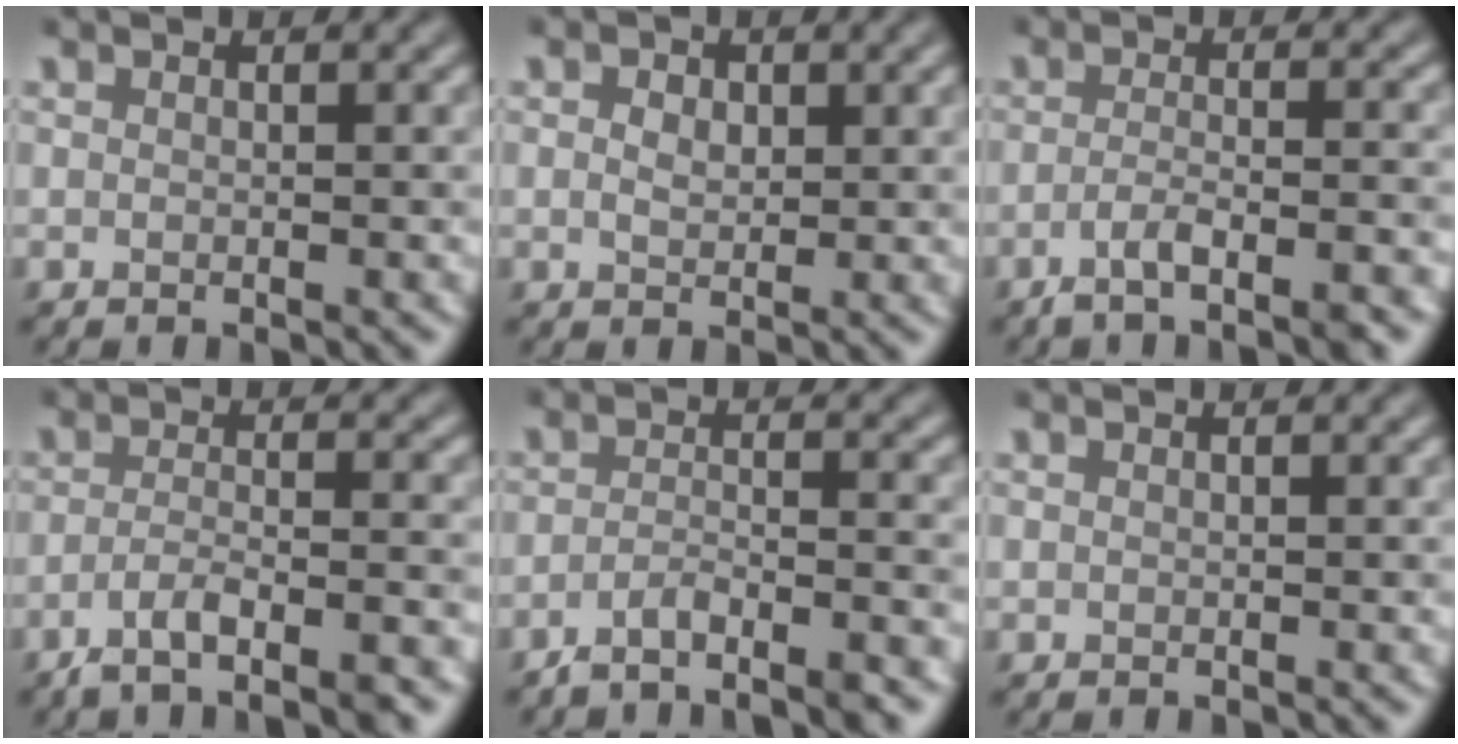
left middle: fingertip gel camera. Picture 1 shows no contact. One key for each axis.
{"total": 1.8, "fx": 0.5, "fy": 1.3, "fz": 1.1, "tx": -0.017, "ty": -0.004, "tz": 0.008}
{"total": 3.9, "fx": -2.3, "fy": 0.9, "fz": 3.0, "tx": -0.047, "ty": 0.000, "tz": -0.051}
{"total": 4.9, "fx": -3.2, "fy": 1.1, "fz": 3.5, "tx": -0.054, "ty": -0.001, "tz": -0.059}
{"total": 3.6, "fx": -2.7, "fy": 0.7, "fz": 2.2, "tx": -0.034, "ty": 0.002, "tz": -0.055}
{"total": 0.0}